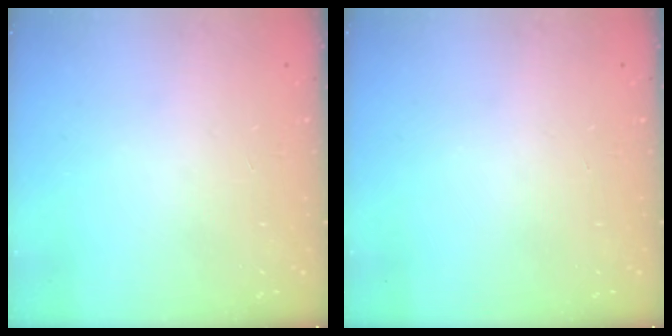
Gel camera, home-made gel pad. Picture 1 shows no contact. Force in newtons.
{"total": 0.0}